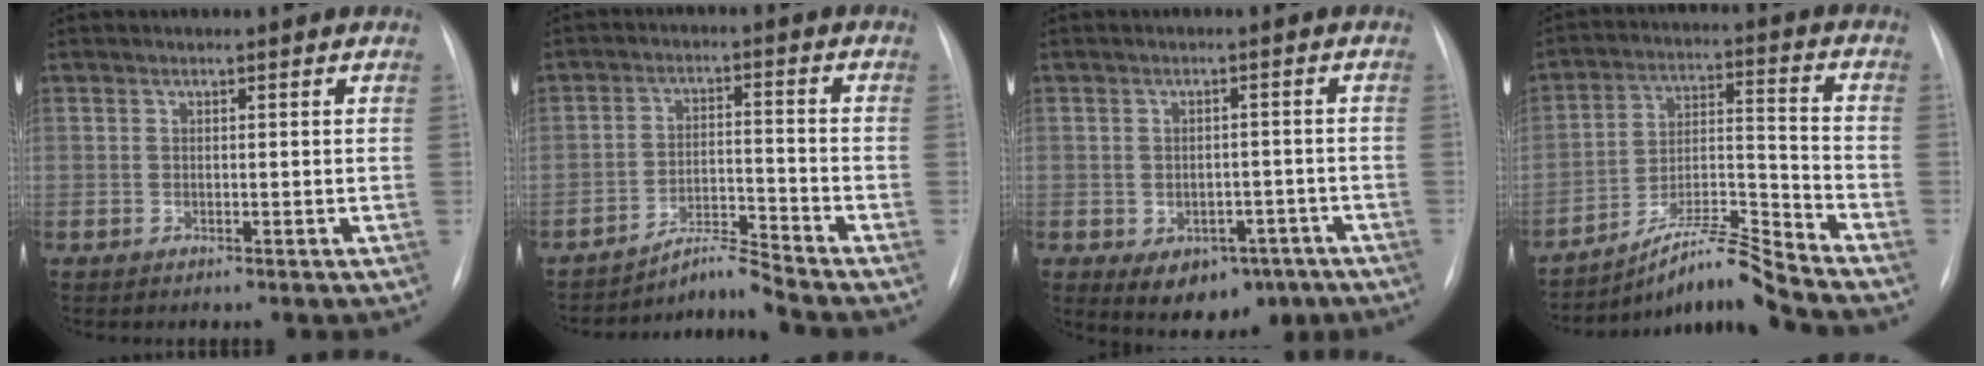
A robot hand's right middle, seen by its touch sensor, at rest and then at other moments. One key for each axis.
{"total": 5.2, "fx": -4.9, "fy": -1.8, "fz": 0.0, "tx": -0.011, "ty": -0.005, "tz": -0.084}
{"total": 8.5, "fx": -4.5, "fy": 5.8, "fz": 4.4, "tx": -0.051, "ty": 0.017, "tz": -0.052}
{"total": 10.3, "fx": -9.5, "fy": -2.0, "fz": 3.5, "tx": -0.063, "ty": 0.016, "tz": -0.167}